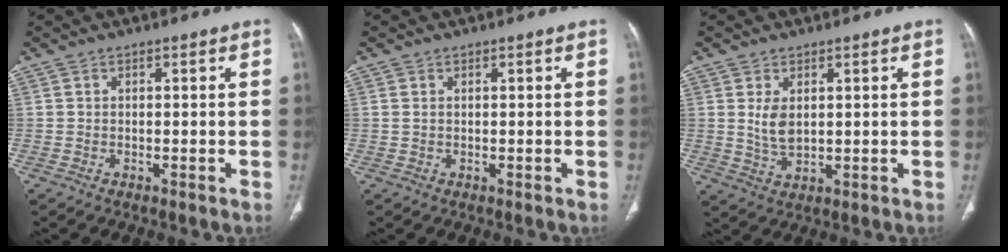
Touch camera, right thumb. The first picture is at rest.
{"total": 0.9, "force": [0.2, 0.6, 0.7], "torque": [-0.021, 0.006, 0.009]}
{"total": 4.6, "force": [1.0, 2.6, 3.6], "torque": [-0.069, -0.011, 0.030]}